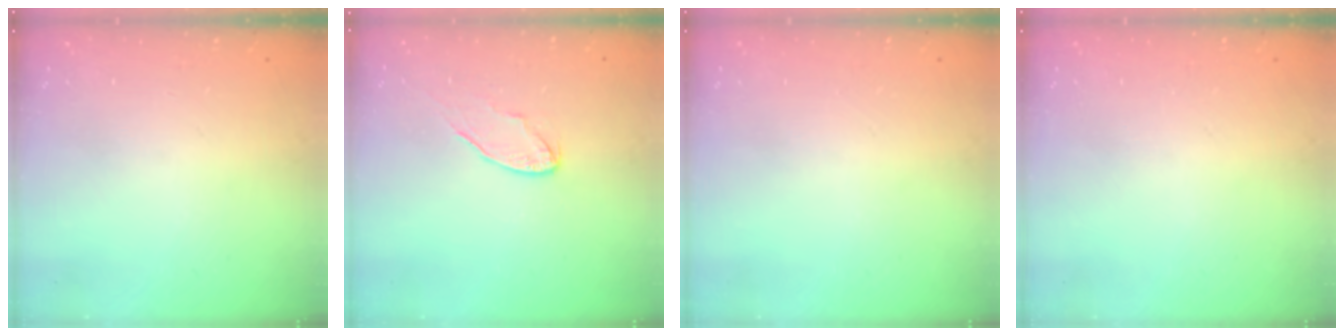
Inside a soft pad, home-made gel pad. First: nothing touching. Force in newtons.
{"total": 6.8, "press": 6.8, "slide": 0.6}
{"total": 0.0}
{"total": 0.0}